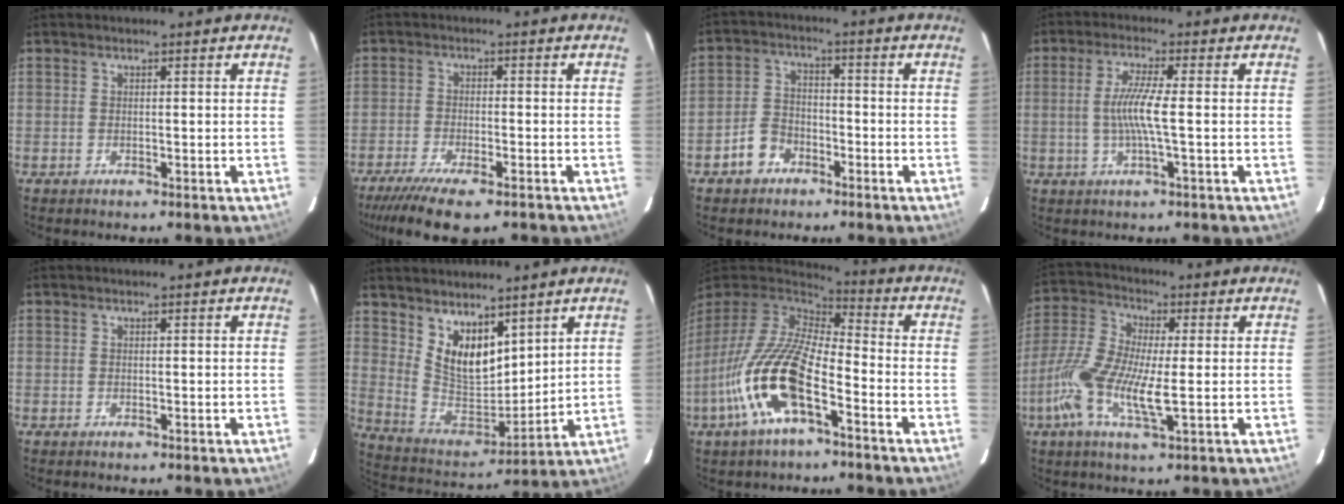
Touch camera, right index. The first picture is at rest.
{"total": 11.8, "force": [-8.9, 2.8, 7.2], "torque": [-0.163, -0.042, -0.154]}
{"total": 6.0, "force": [-3.7, 4.2, 2.2], "torque": [-0.054, 0.018, -0.062]}
{"total": 6.2, "force": [-0.7, -0.3, 6.2], "torque": [-0.125, -0.003, -0.011]}
{"total": 0.0}
{"total": 12.7, "force": [8.0, 6.4, 7.4], "torque": [-0.134, -0.009, 0.165]}
{"total": 18.5, "force": [-7.8, 6.3, 15.5], "torque": [-0.316, -0.026, -0.158]}
{"total": 12.3, "force": [-2.4, 3.3, 11.6], "torque": [-0.256, -0.001, -0.059]}